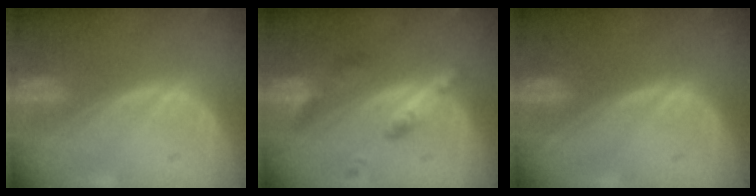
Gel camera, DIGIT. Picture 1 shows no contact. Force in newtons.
{"total": 5.6, "press": 4.9, "slide": 2.7}
{"total": 0.0}